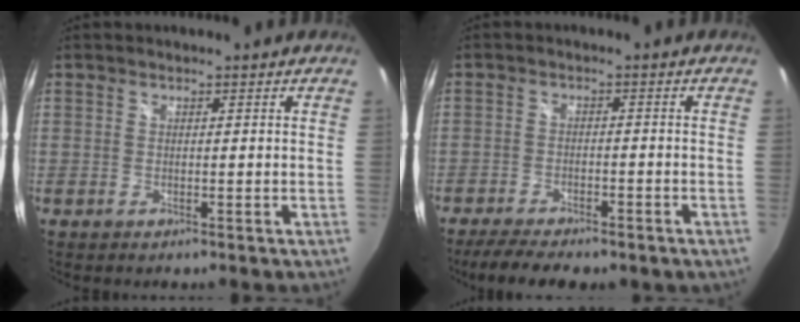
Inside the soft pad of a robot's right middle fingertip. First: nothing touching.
{"total": 9.9, "force": [-7.8, 3.1, 5.3], "torque": [-0.119, -0.022, -0.118]}